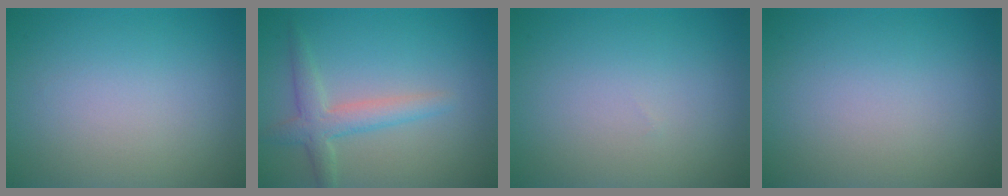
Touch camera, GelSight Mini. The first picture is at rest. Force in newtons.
{"total": 2.9, "press": 2.9, "slide": 0.1}
{"total": 0.0}
{"total": 0.0}